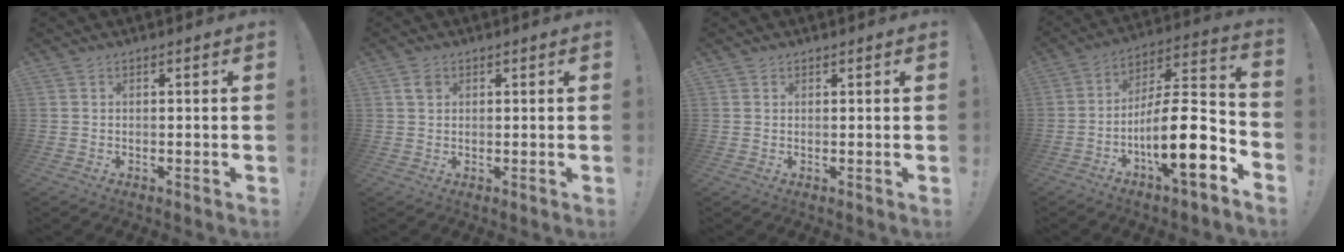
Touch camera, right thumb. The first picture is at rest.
{"total": 2.5, "force": [1.1, 1.8, 1.3], "torque": [-0.016, -0.001, 0.019]}
{"total": 0.6, "force": [0.5, 0.3, 0.0], "torque": [0.005, -0.002, 0.009]}
{"total": 18.0, "force": [-6.7, 4.3, 16.1], "torque": [-0.280, 0.018, -0.112]}